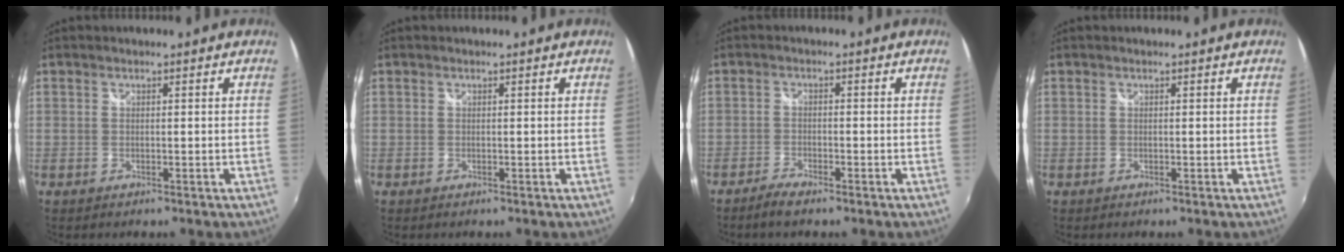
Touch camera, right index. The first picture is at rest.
{"total": 0.0}
{"total": 3.0, "force": [-2.5, 0.5, 1.5], "torque": [-0.050, -0.001, -0.053]}
{"total": 0.0}